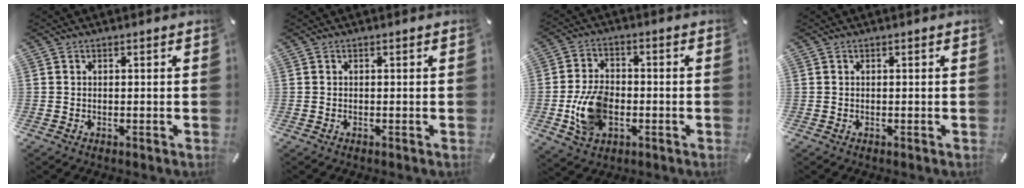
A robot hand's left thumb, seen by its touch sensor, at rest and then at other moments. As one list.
[{"total": 0.0}, {"total": 11.8, "force": [-2.7, 8.2, 8.0], "torque": [-0.165, 0.006, -0.044]}, {"total": 0.0}]